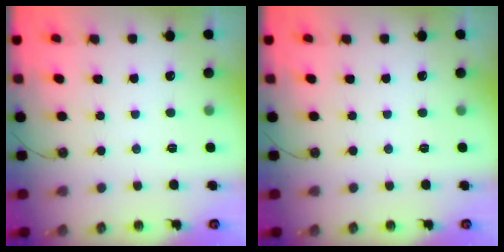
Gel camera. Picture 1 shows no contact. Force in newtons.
{"total": 0.0}